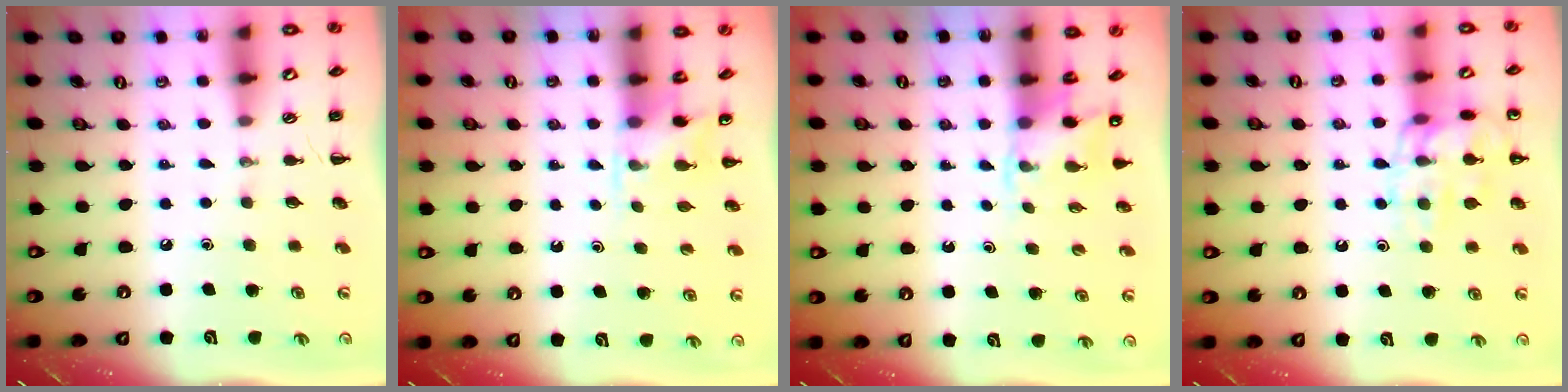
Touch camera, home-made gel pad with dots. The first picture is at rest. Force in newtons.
{"total": 5.1, "press": 4.9, "slide": 1.5}
{"total": 2.5, "press": 2.3, "slide": 1.0}
{"total": 13.1, "press": 13.0, "slide": 1.1}